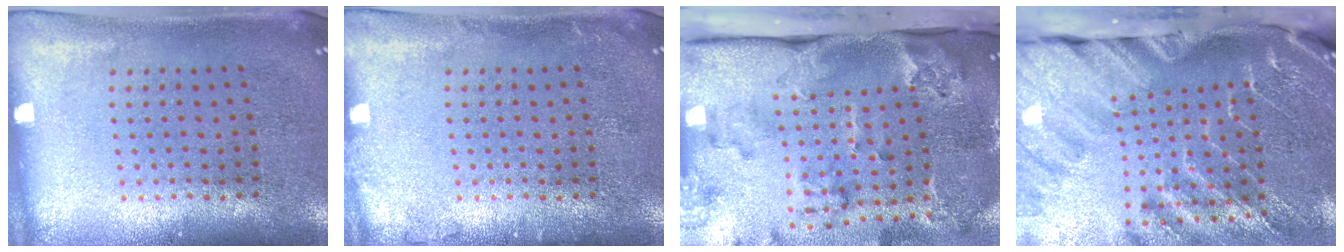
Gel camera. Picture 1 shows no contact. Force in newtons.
{"total": 0.9, "press": 0.8, "slide": 0.2}
{"total": 3.8, "press": 2.7, "slide": 2.6}
{"total": 4.4, "press": 3.3, "slide": 3.0}